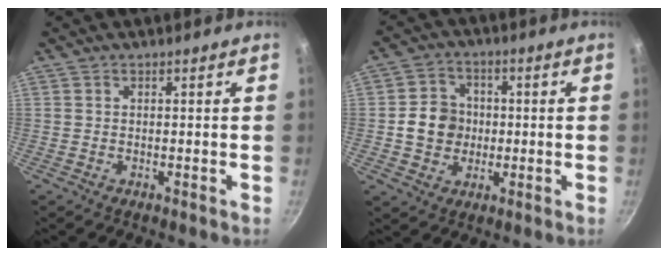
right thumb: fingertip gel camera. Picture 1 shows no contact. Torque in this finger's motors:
{"motor_torque": [0.35, 1.63, 0.51, -0.39, 0.06]}